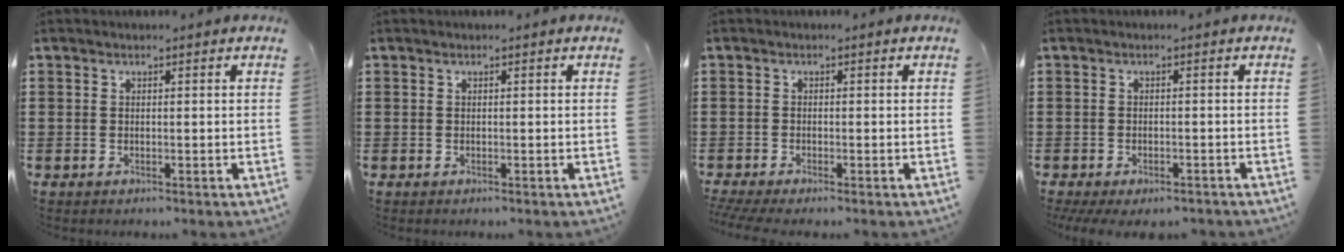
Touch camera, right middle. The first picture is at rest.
{"total": 0.0}
{"total": 1.2, "force": [-1.0, -0.3, 0.6], "torque": [-0.020, -0.009, -0.019]}
{"total": 1.7, "force": [-1.6, 0.2, 0.3], "torque": [-0.012, -0.006, -0.033]}